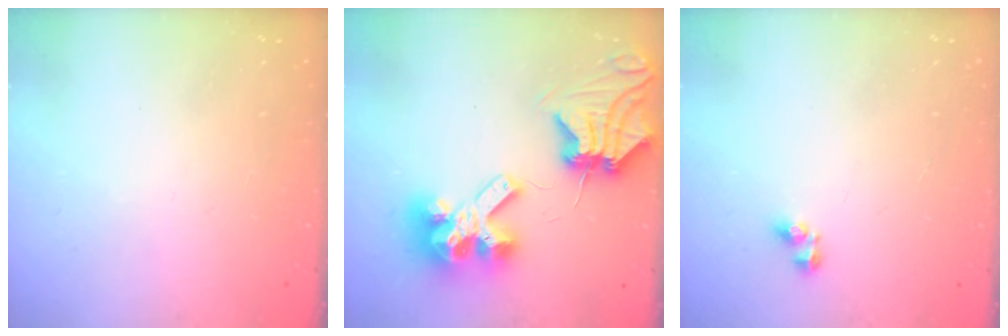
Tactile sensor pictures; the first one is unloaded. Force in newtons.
{"total": 14.5, "press": 14.4, "slide": 1.7}
{"total": 3.0, "press": 2.9, "slide": 0.9}